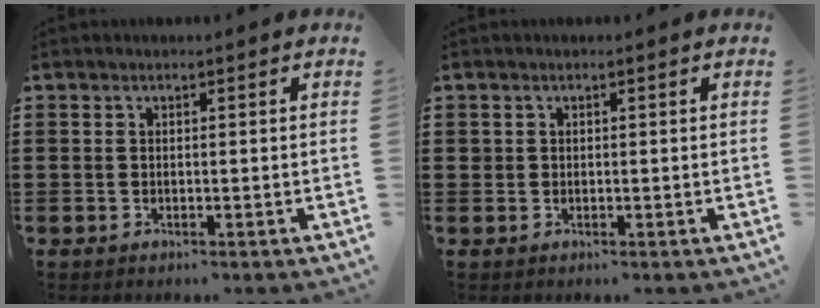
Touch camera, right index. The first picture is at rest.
{"total": 0.7, "force": [0.3, 0.7, 0.1], "torque": [-0.002, 0.005, 0.005]}